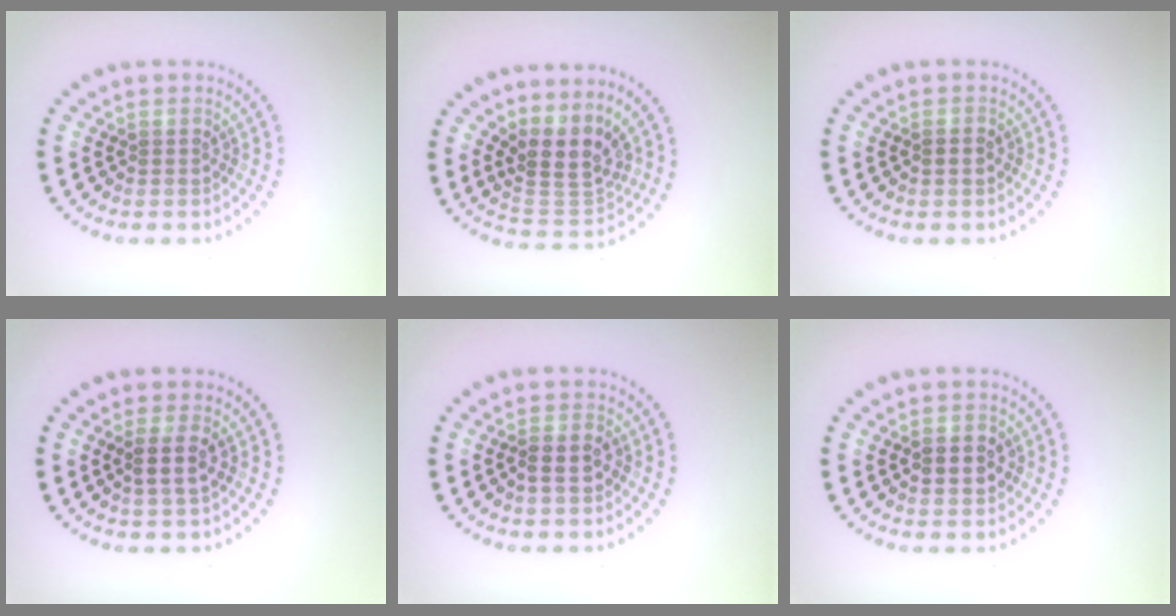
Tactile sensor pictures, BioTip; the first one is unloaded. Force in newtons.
{"total": 3.9, "press": 3.0, "slide": 2.5}
{"total": 1.3, "press": 1.3, "slide": 0.1}
{"total": 2.1, "press": 1.9, "slide": 0.9}
{"total": 2.1, "press": 2.0, "slide": 0.6}
{"total": 2.9, "press": 2.9, "slide": 0.2}